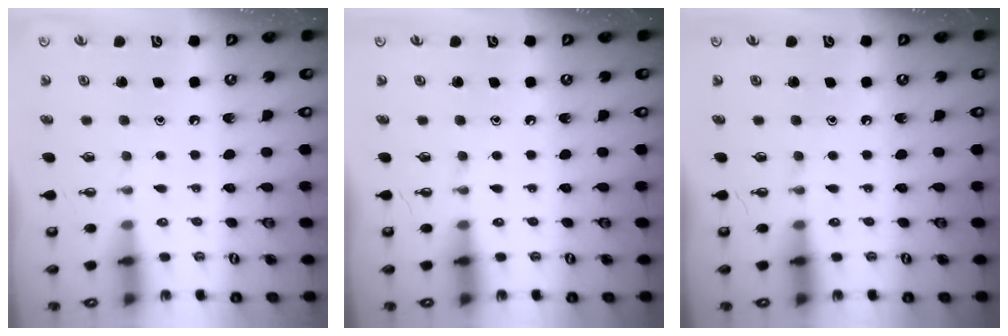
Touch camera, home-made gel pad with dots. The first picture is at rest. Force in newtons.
{"total": 0.0}
{"total": 0.0}